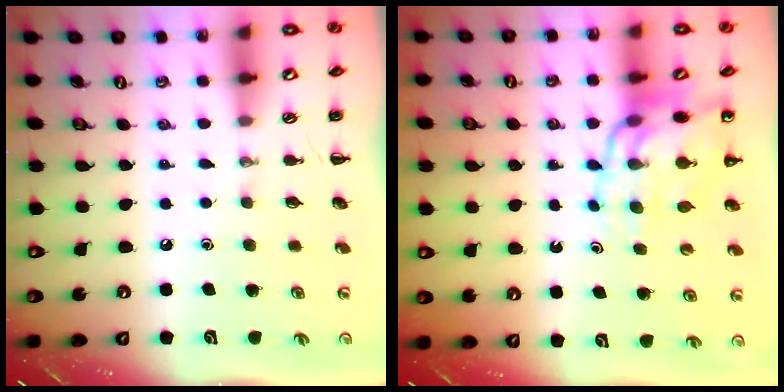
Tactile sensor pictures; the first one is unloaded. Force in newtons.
{"total": 13.3, "press": 12.9, "slide": 3.3}